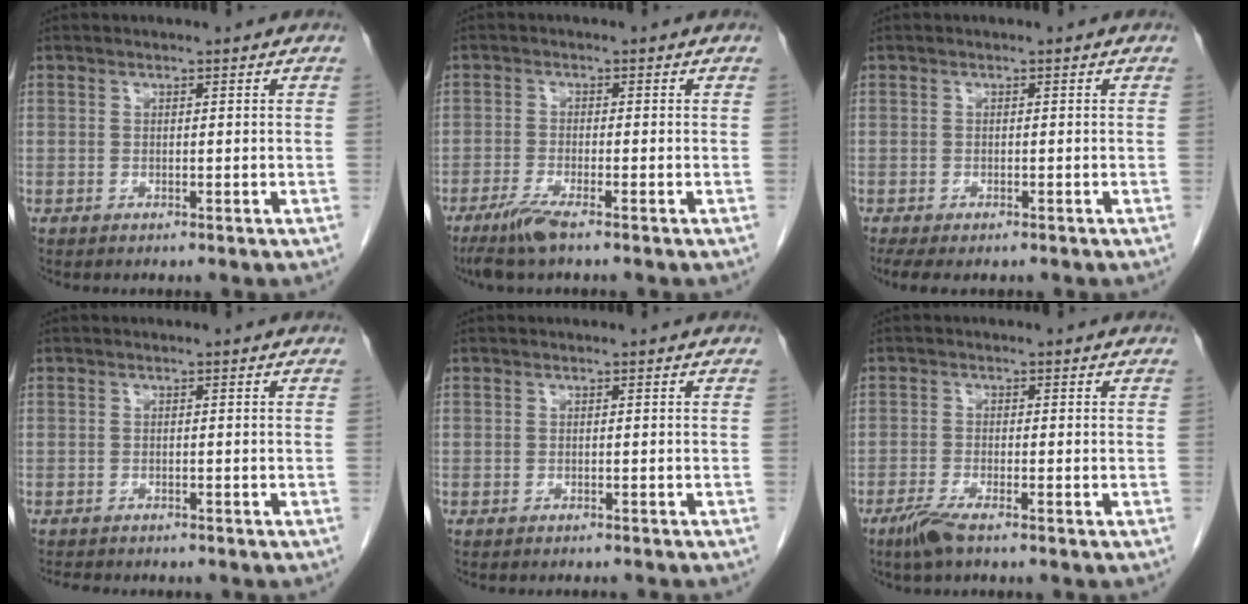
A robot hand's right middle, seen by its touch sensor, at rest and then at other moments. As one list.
[{"total": 4.1, "force": [-2.9, 0.0, 2.9], "torque": [-0.064, -0.013, -0.060]}, {"total": 4.5, "force": [-3.4, 1.7, 2.4], "torque": [-0.039, -0.013, -0.050]}, {"total": 5.2, "force": [-4.5, 1.9, 1.9], "torque": [-0.030, -0.005, -0.057]}, {"total": 4.0, "force": [-3.7, 0.5, 1.3], "torque": [-0.016, -0.009, -0.043]}, {"total": 3.3, "force": [-2.3, 0.2, 2.3], "torque": [-0.053, -0.008, -0.050]}]